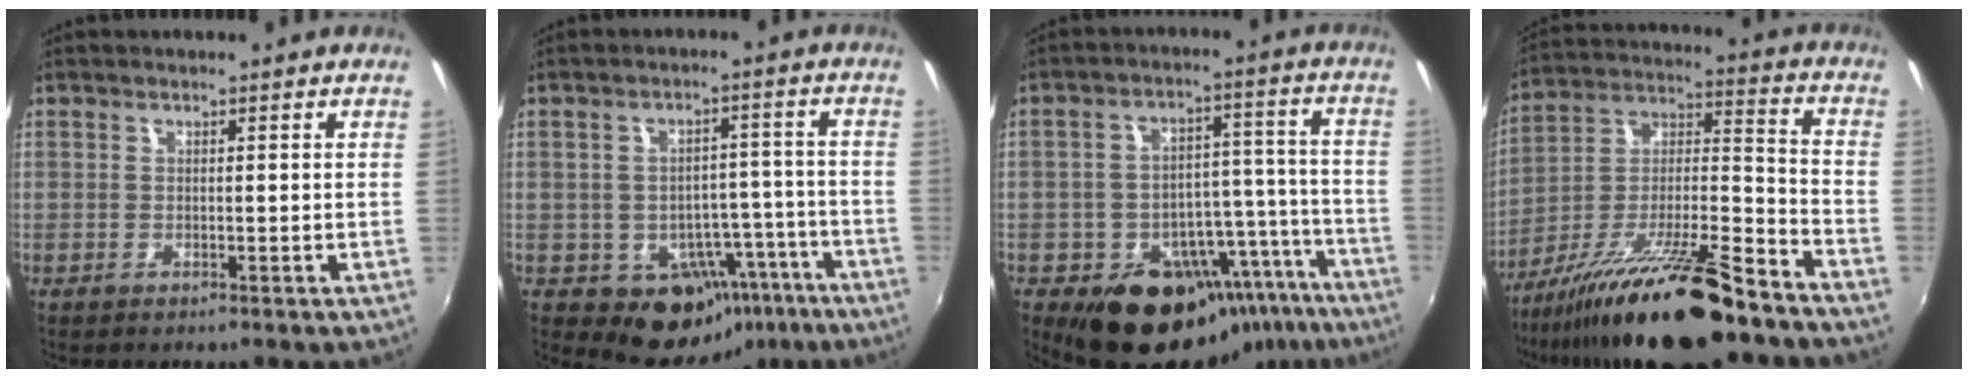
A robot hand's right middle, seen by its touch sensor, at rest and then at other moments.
{"total": 11.0, "force": [-6.4, 8.2, 3.6], "torque": [-0.050, 0.039, -0.052]}
{"total": 19.5, "force": [-13.7, 11.4, 7.8], "torque": [-0.129, 0.051, -0.166]}
{"total": 21.9, "force": [-15.9, 3.9, 14.6], "torque": [-0.249, -0.019, -0.260]}